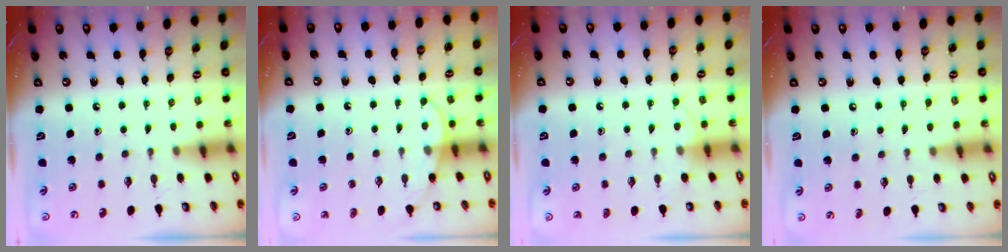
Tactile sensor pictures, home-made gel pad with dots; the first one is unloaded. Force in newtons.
{"total": 7.2, "press": 7.1, "slide": 0.7}
{"total": 4.9, "press": 4.9, "slide": 0.4}
{"total": 4.9, "press": 4.8, "slide": 0.8}